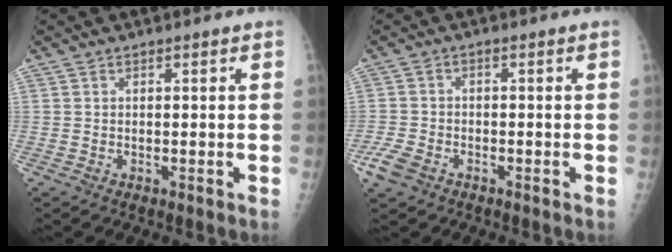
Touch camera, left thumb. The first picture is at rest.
{"total": 4.7, "force": [-2.6, 3.0, 2.5], "torque": [-0.059, 0.007, -0.047]}